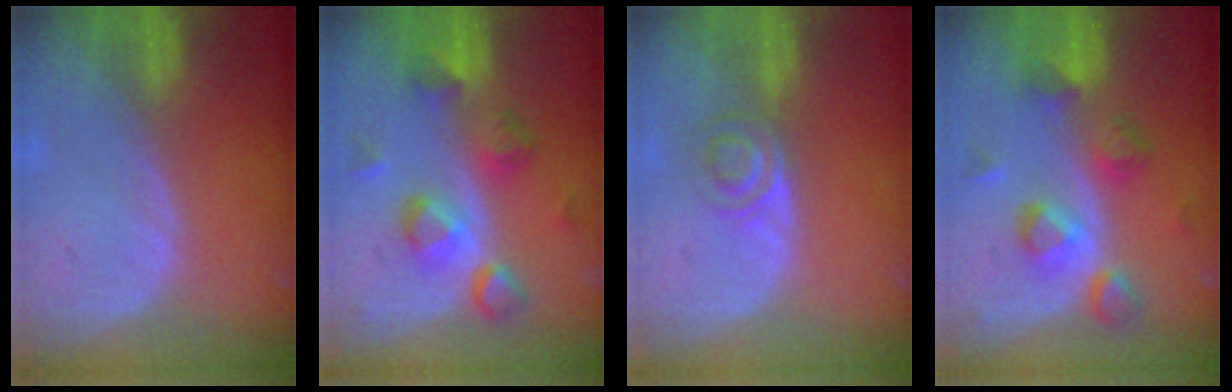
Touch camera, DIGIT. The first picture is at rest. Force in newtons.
{"total": 7.9, "press": 7.8, "slide": 1.2}
{"total": 3.8, "press": 3.6, "slide": 0.9}
{"total": 7.4, "press": 7.4, "slide": 0.8}